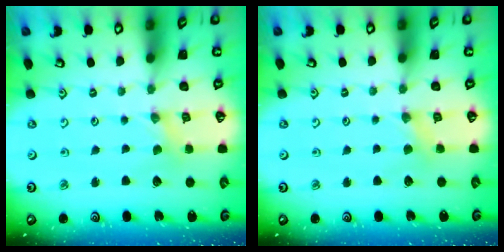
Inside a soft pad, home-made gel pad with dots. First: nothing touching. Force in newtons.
{"total": 2.2, "press": 2.2, "slide": 0.5}